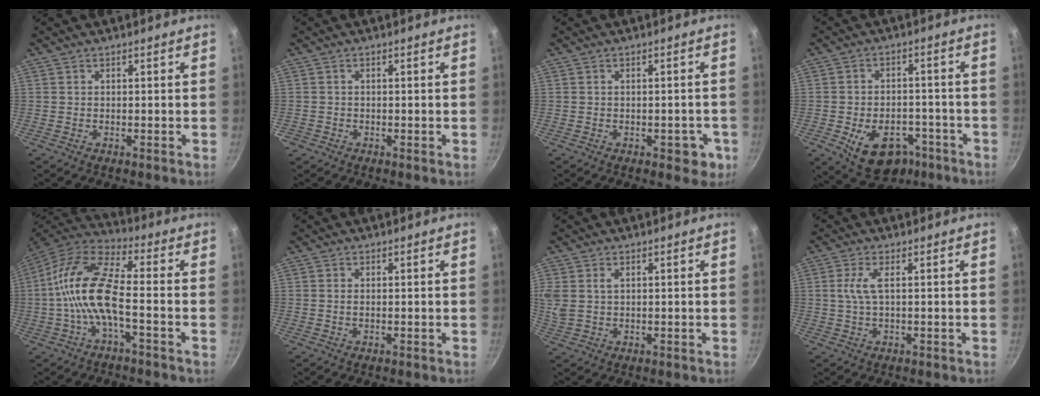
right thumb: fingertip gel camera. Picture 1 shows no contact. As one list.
[{"total": 0.9, "force": [-0.5, 0.7, 0.3], "torque": [-0.002, 0.001, -0.010]}, {"total": 3.9, "force": [-1.7, 2.1, 2.8], "torque": [-0.012, 0.012, -0.017]}, {"total": 12.5, "force": [-6.0, 8.2, 7.2], "torque": [-0.092, 0.031, -0.080]}, {"total": 14.3, "force": [-2.3, 5.0, 13.2], "torque": [-0.285, 0.044, -0.050]}, {"total": 0.7, "force": [0.0, 0.3, 0.6], "torque": [-0.013, -0.002, 0.000]}, {"total": 4.4, "force": [1.1, 2.9, 3.2], "torque": [-0.089, 0.009, 0.030]}, {"total": 3.4, "force": [0.6, 0.9, 3.2], "torque": [-0.089, 0.006, 0.014]}]